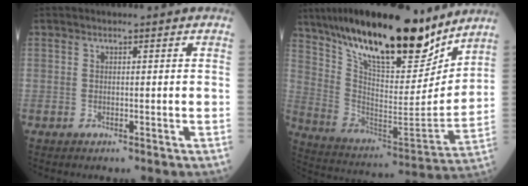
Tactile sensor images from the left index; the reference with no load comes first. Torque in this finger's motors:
{"motor_torque": [0.59, -0.77, 0.90, 0.21]}